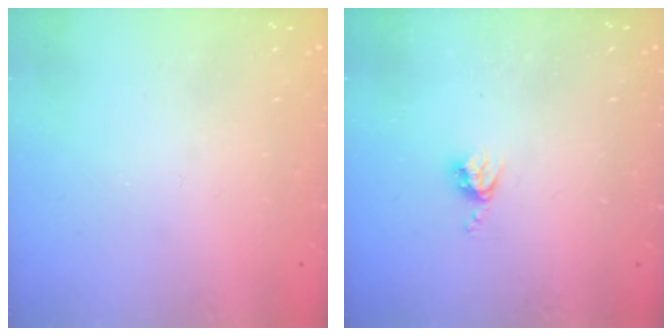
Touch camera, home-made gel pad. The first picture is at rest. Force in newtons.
{"total": 3.8, "press": 3.7, "slide": 0.5}